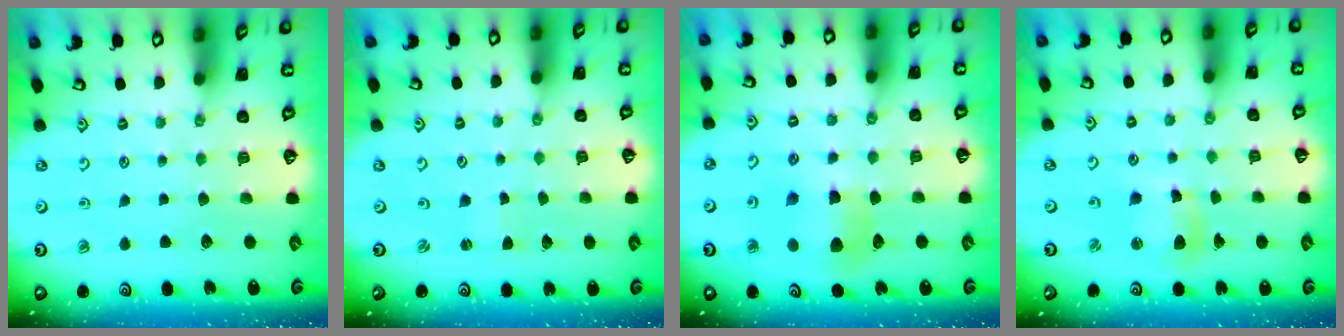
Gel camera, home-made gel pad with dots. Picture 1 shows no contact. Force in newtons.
{"total": 0.0}
{"total": 8.2, "press": 8.1, "slide": 1.1}
{"total": 8.0, "press": 7.9, "slide": 1.2}